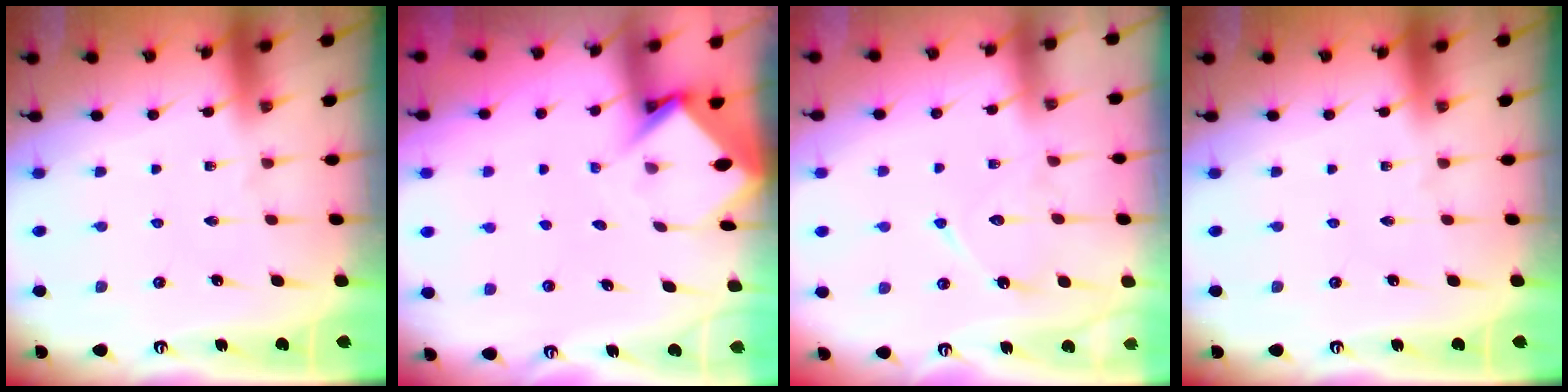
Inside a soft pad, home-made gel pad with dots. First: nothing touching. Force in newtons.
{"total": 3.3, "press": 3.3, "slide": 0.3}
{"total": 9.3, "press": 9.3, "slide": 0.2}
{"total": 0.0}